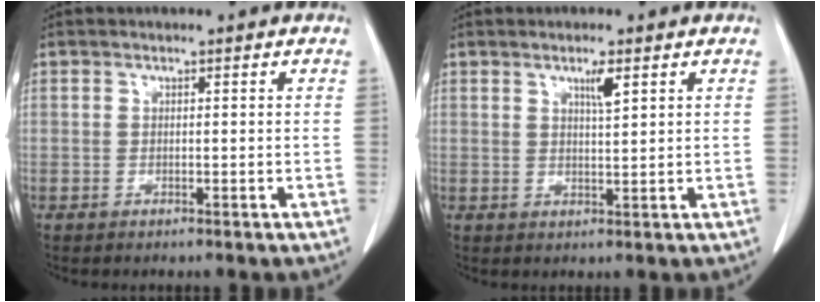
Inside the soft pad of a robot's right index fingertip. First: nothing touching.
{"total": 2.6, "force": [1.4, 0.1, 2.2], "torque": [-0.040, -0.004, 0.025]}